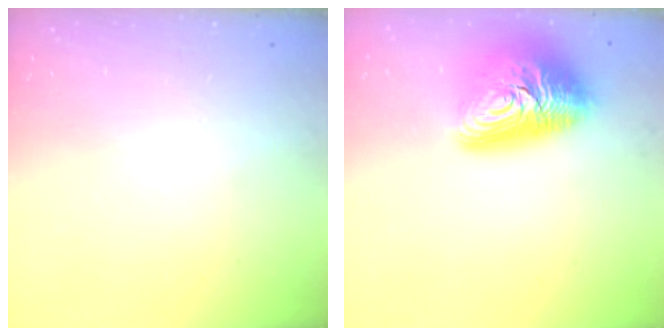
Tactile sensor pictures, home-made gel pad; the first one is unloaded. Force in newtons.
{"total": 17.1, "press": 17.1, "slide": 1.1}